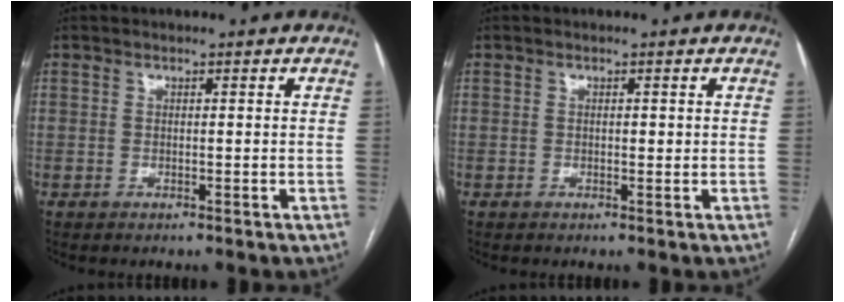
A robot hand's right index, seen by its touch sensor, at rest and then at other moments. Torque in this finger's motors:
{"motor_torque": [0.12, 0.10, 0.00, 0.01]}